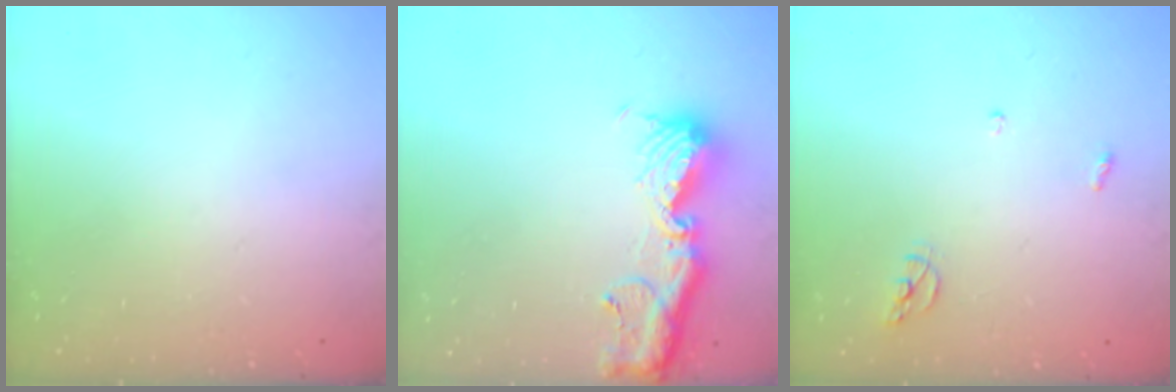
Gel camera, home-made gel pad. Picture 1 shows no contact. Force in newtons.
{"total": 14.1, "press": 14.0, "slide": 1.5}
{"total": 5.5, "press": 5.5, "slide": 0.2}